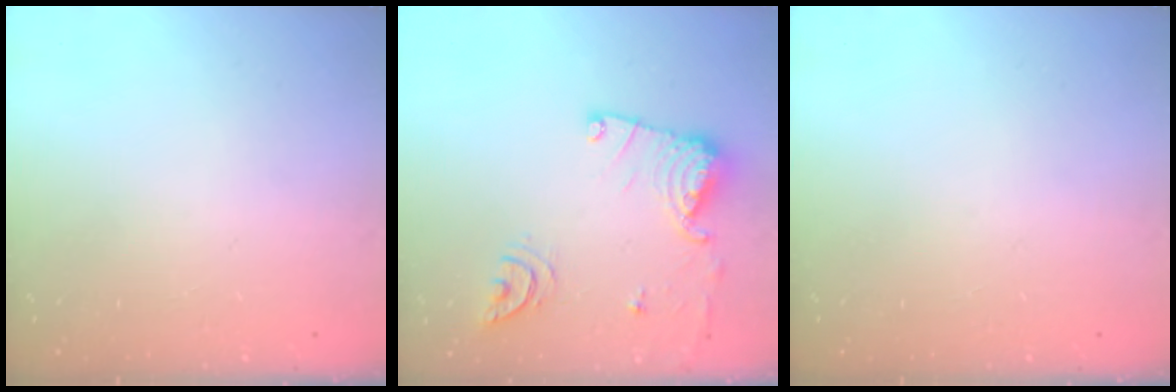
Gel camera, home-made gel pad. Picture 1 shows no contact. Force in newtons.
{"total": 14.2, "press": 14.2, "slide": 1.4}
{"total": 0.0}